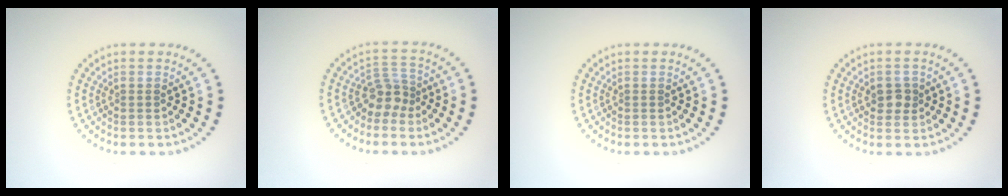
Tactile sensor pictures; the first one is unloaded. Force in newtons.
{"total": 2.5, "press": 1.9, "slide": 1.7}
{"total": 0.0}
{"total": 1.7, "press": 1.7, "slide": 0.3}